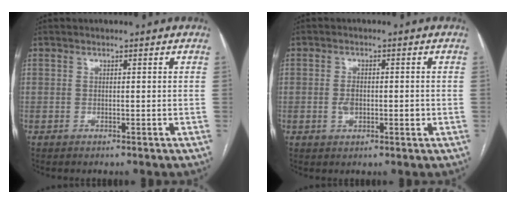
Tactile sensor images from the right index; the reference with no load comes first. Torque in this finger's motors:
{"motor_torque": [0.81, 0.02, 0.26, 0.05]}